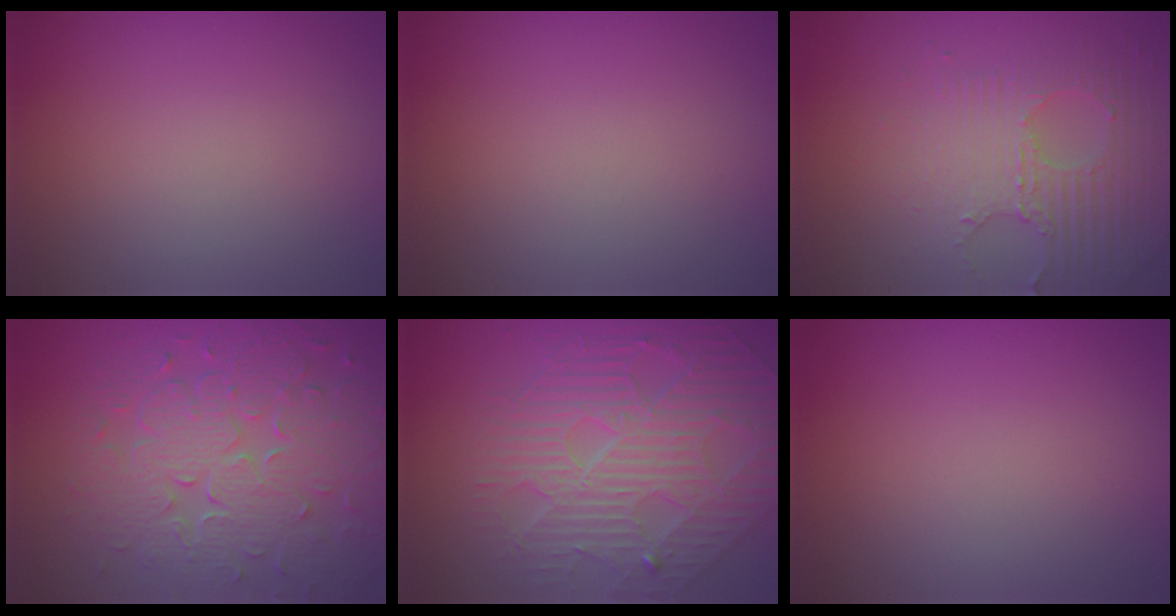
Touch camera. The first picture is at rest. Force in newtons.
{"total": 0.0}
{"total": 3.9, "press": 3.8, "slide": 1.1}
{"total": 8.2, "press": 5.9, "slide": 5.6}
{"total": 5.9, "press": 5.2, "slide": 2.6}
{"total": 0.0}